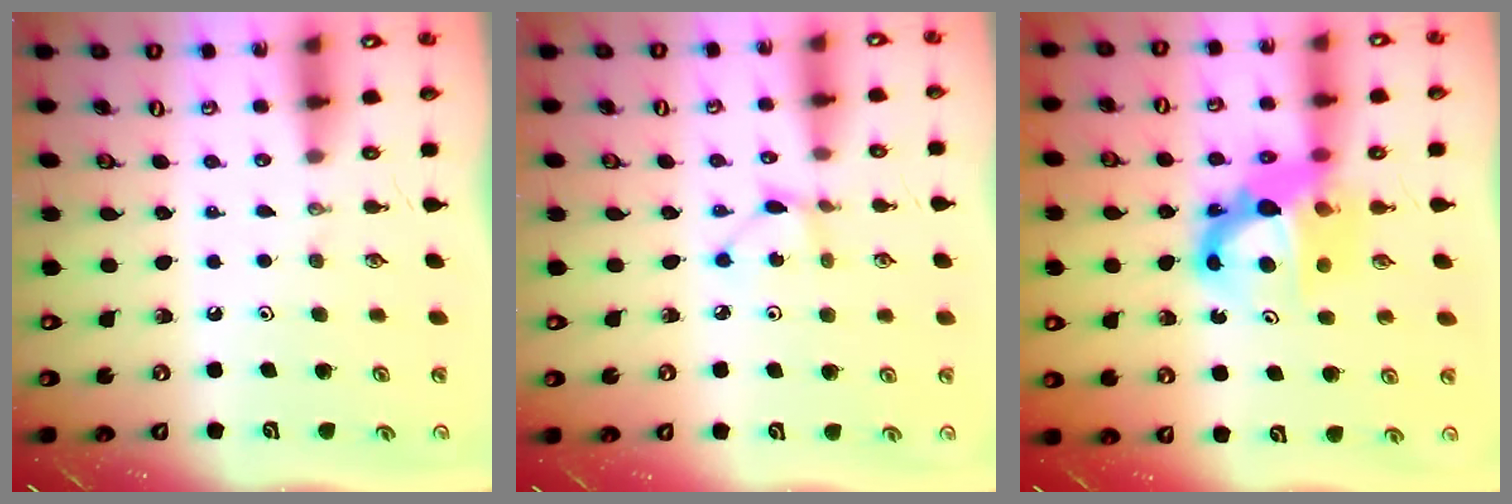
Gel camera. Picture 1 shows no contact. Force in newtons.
{"total": 2.0, "press": 2.0, "slide": 0.3}
{"total": 12.4, "press": 12.3, "slide": 1.1}